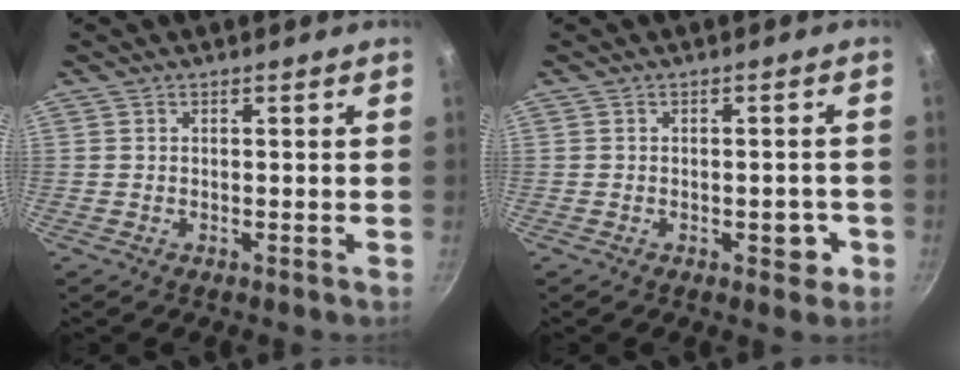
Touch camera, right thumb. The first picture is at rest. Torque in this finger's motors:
{"motor_torque": [2.59, 2.42, 0.57, -0.28, -0.01]}